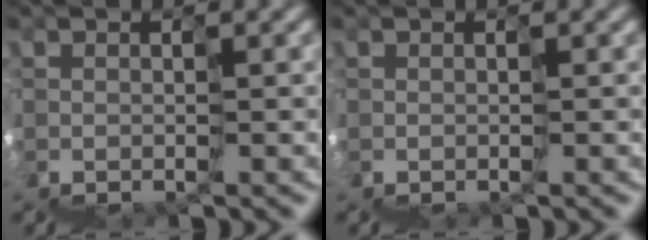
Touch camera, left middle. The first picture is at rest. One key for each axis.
{"total": 0.0}